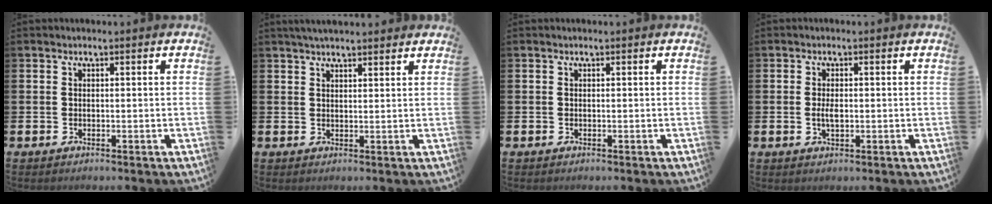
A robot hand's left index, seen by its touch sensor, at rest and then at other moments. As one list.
[{"total": 2.9, "force": [2.7, 0.4, 0.8], "torque": [-0.020, -0.004, 0.050]}, {"total": 0.0}, {"total": 1.9, "force": [-0.1, 0.9, 1.7], "torque": [-0.031, 0.001, -0.002]}]